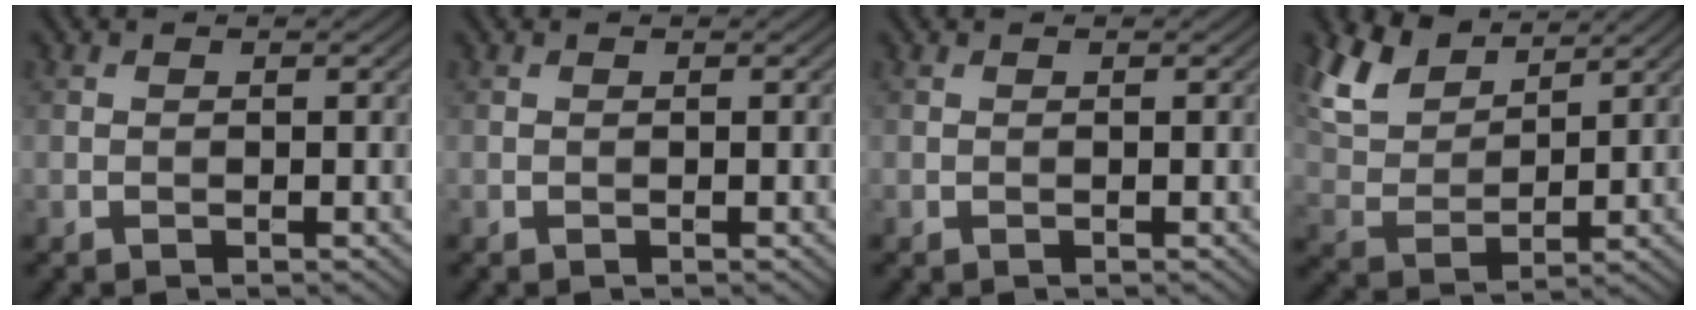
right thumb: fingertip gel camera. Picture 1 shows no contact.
{"total": 0.0}
{"total": 0.0}
{"total": 8.9, "force": [6.5, 4.0, 4.6], "torque": [-0.126, 0.014, 0.131]}